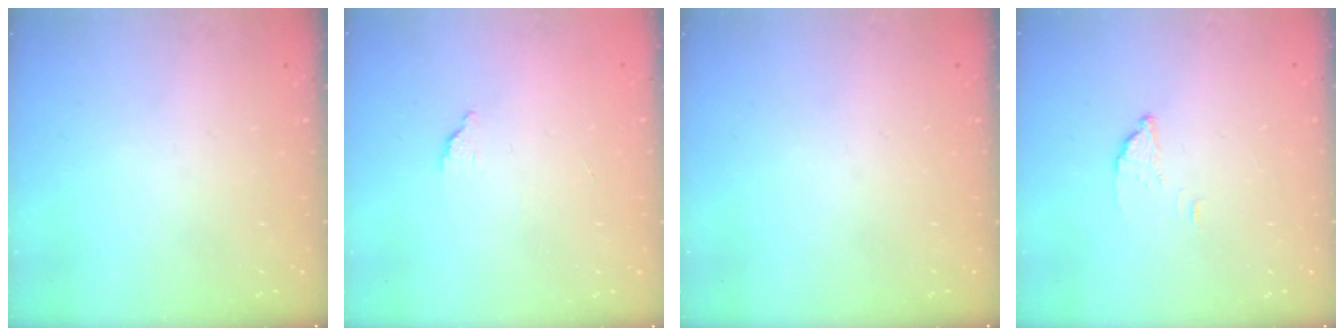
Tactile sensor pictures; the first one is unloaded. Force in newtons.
{"total": 1.7, "press": 1.7, "slide": 0.1}
{"total": 0.0}
{"total": 2.3, "press": 2.3, "slide": 0.1}